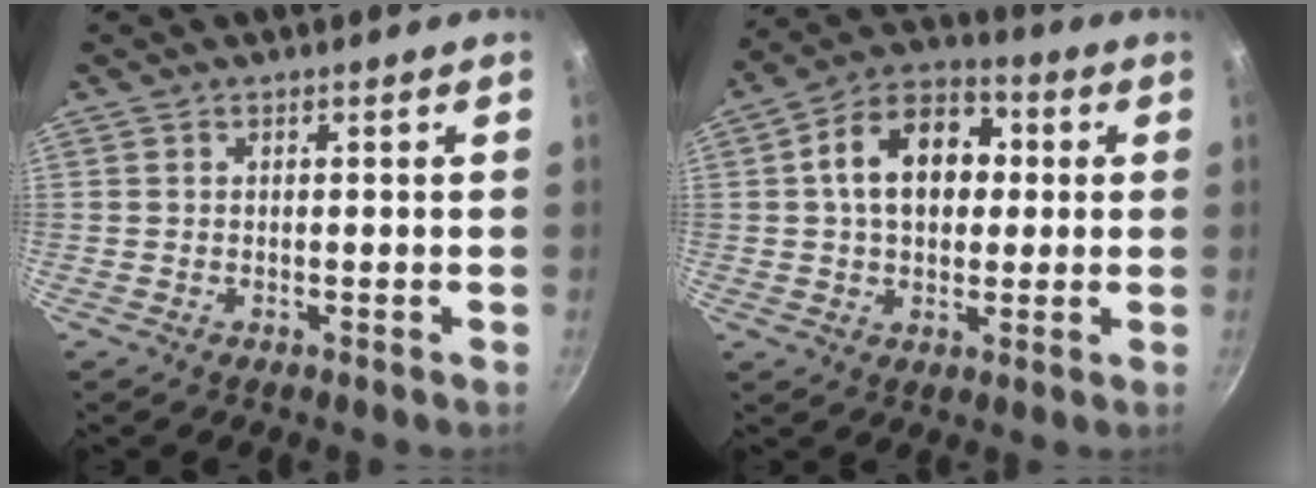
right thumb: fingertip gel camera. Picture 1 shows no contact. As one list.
[{"total": 14.8, "force": [2.2, 10.4, 10.4], "torque": [-0.129, 0.024, 0.018]}]